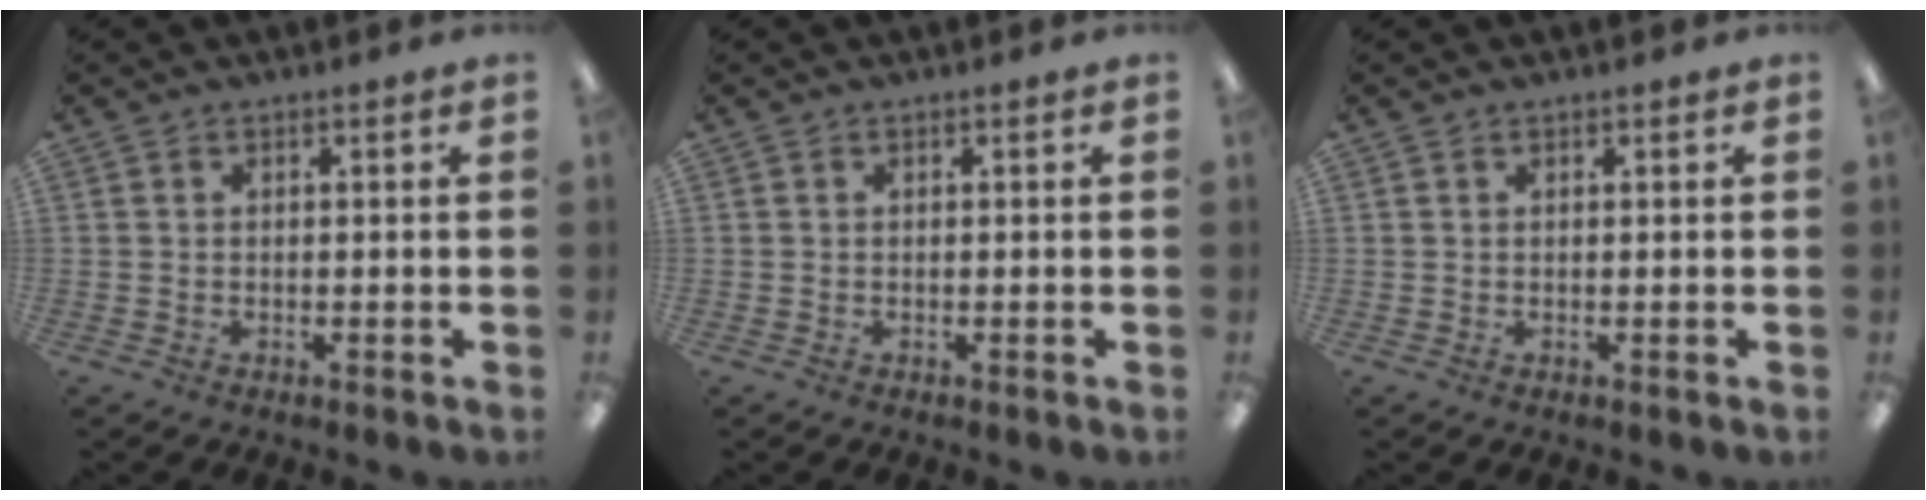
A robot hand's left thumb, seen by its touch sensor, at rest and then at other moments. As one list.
[{"total": 0.0}, {"total": 0.0}]